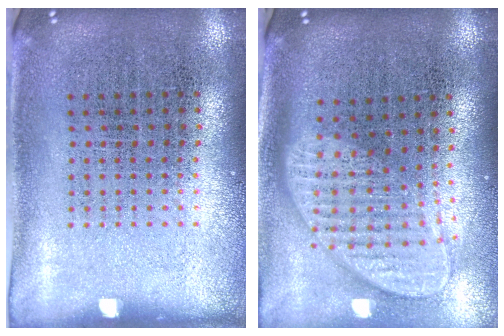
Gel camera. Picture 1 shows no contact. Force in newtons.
{"total": 2.0, "press": 1.5, "slide": 1.3}